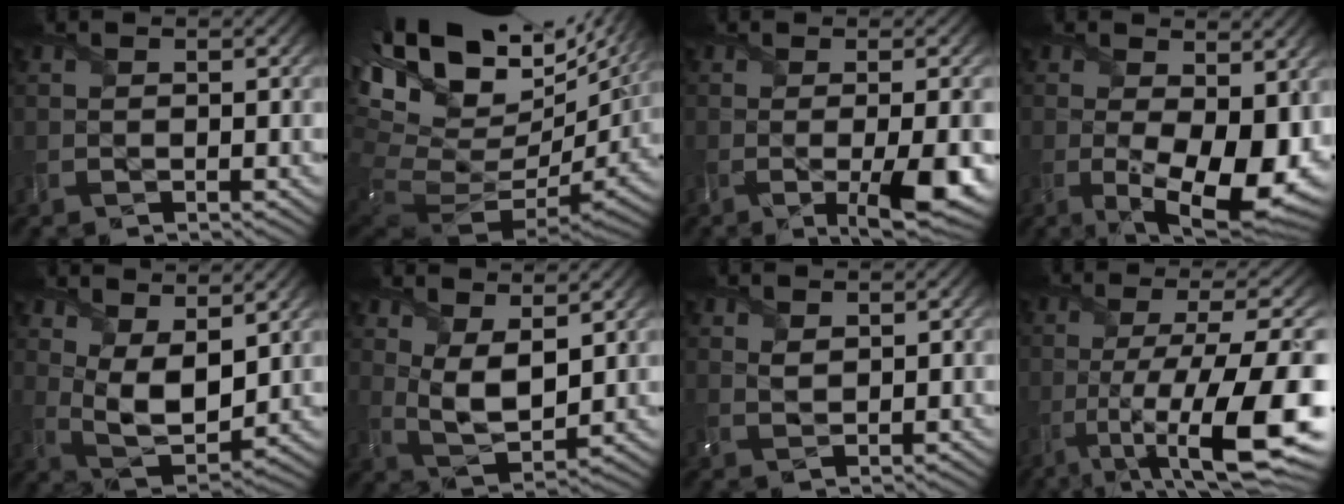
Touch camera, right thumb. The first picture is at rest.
{"total": 19.1, "force": [6.5, 10.2, 14.8], "torque": [-0.273, 0.009, 0.164]}
{"total": 7.4, "force": [-1.8, 1.7, 6.9], "torque": [-0.104, -0.009, -0.020]}
{"total": 11.6, "force": [-1.5, 5.4, 10.2], "torque": [-0.168, -0.019, -0.013]}
{"total": 9.1, "force": [3.9, 4.3, 7.0], "torque": [-0.159, -0.009, 0.079]}
{"total": 6.9, "force": [2.9, 3.1, 5.4], "torque": [-0.123, -0.004, 0.059]}
{"total": 1.4, "force": [1.1, 0.6, 0.7], "torque": [-0.022, -0.002, 0.025]}
{"total": 16.6, "force": [-5.5, 4.5, 15.0], "torque": [-0.243, -0.011, -0.081]}